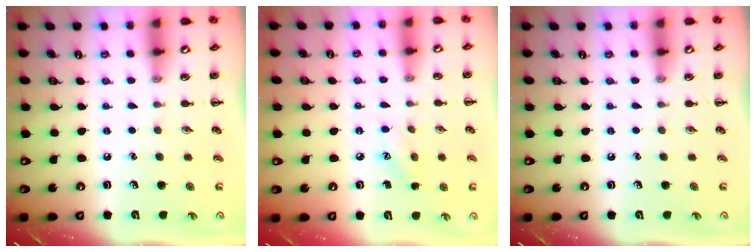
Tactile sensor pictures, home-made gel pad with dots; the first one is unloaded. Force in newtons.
{"total": 5.5, "press": 5.4, "slide": 1.2}
{"total": 0.0}